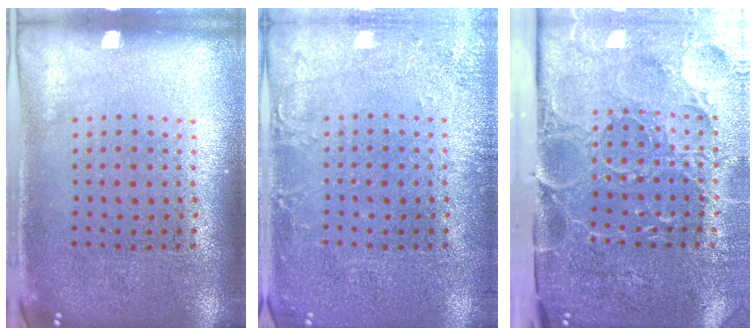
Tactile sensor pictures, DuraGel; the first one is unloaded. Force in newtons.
{"total": 2.1, "press": 2.1, "slide": 0.1}
{"total": 5.2, "press": 4.2, "slide": 3.0}